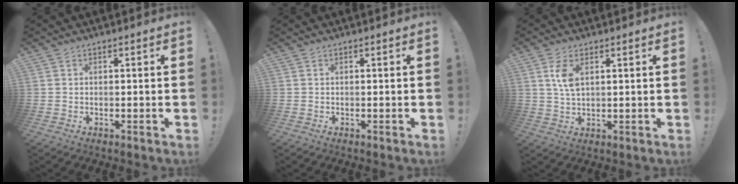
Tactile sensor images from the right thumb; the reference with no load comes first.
{"total": 0.0}
{"total": 5.5, "force": [2.0, 2.4, 4.5], "torque": [-0.083, -0.008, 0.031]}